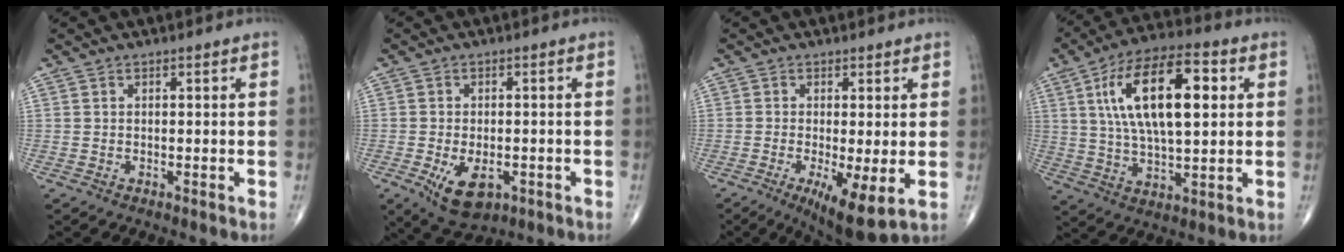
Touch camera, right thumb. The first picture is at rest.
{"total": 7.6, "force": [-2.7, 4.3, 5.7], "torque": [-0.086, -0.001, -0.033]}
{"total": 8.5, "force": [-2.0, 2.1, 7.9], "torque": [-0.133, -0.024, -0.031]}
{"total": 18.8, "force": [4.6, 7.8, 16.4], "torque": [-0.279, 0.008, 0.077]}